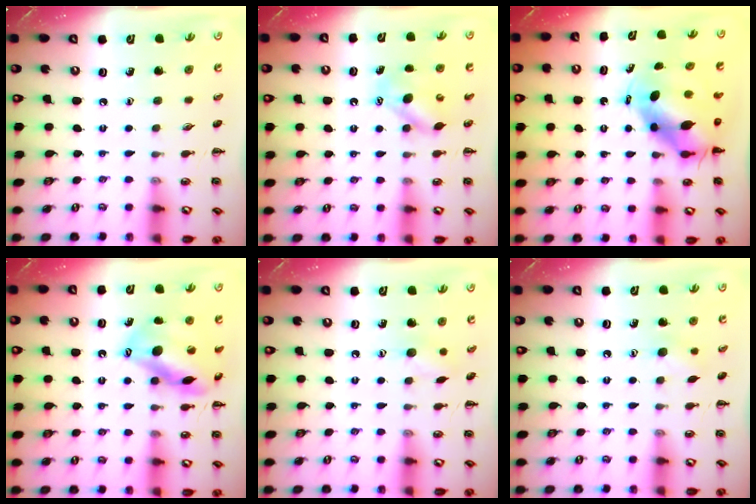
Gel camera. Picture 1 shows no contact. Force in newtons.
{"total": 6.1, "press": 6.1, "slide": 0.3}
{"total": 6.8, "press": 6.6, "slide": 1.6}
{"total": 14.6, "press": 14.1, "slide": 3.7}
{"total": 6.2, "press": 6.1, "slide": 0.9}
{"total": 7.6, "press": 7.4, "slide": 1.6}